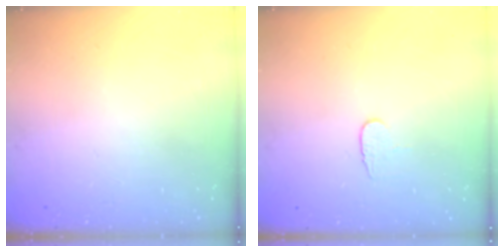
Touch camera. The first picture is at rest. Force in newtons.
{"total": 4.3, "press": 4.2, "slide": 0.4}